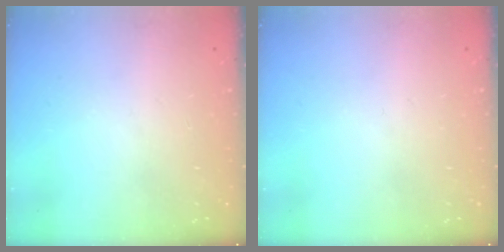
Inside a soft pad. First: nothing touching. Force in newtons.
{"total": 0.0}